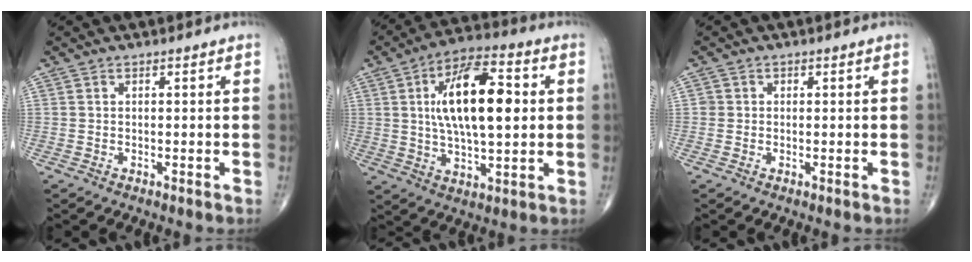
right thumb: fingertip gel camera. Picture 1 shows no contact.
{"total": 17.8, "force": [2.9, 7.6, 15.8], "torque": [-0.255, 0.008, 0.045]}
{"total": 1.0, "force": [0.0, 1.0, 0.1], "torque": [0.007, 0.004, -0.002]}